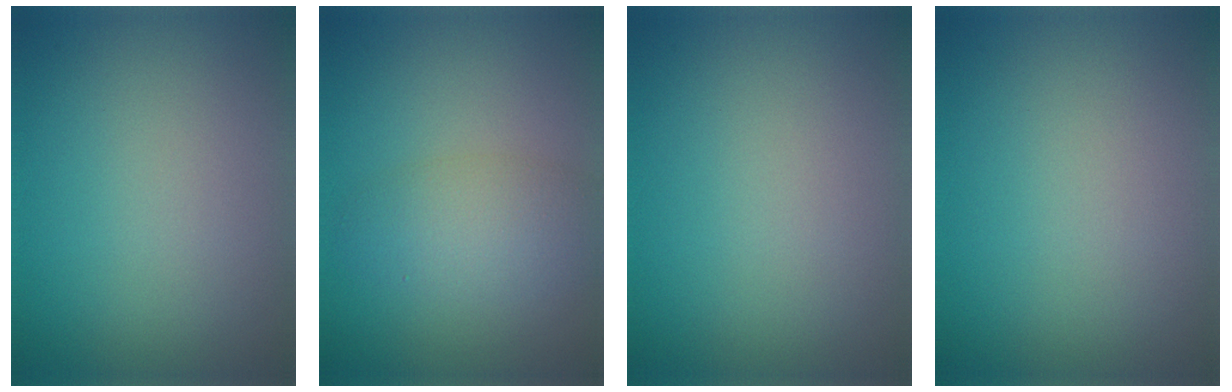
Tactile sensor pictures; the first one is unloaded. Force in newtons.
{"total": 3.6, "press": 3.6, "slide": 0.2}
{"total": 0.0}
{"total": 0.0}